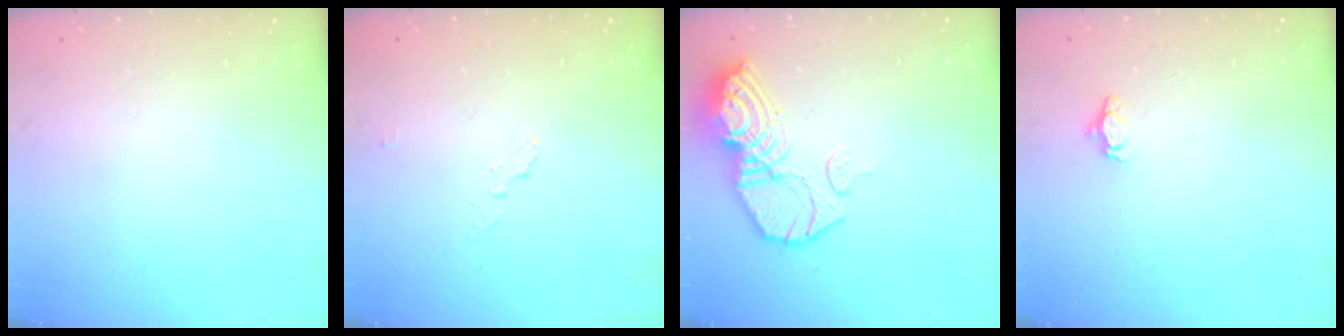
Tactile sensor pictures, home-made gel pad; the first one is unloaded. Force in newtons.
{"total": 4.2, "press": 3.6, "slide": 2.1}
{"total": 13.5, "press": 13.5, "slide": 1.1}
{"total": 3.7, "press": 3.7, "slide": 0.6}